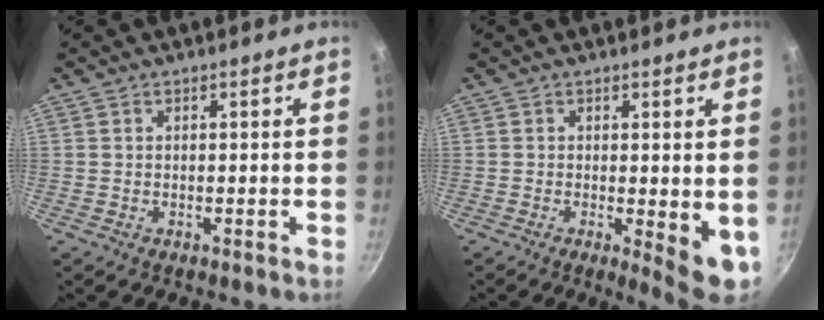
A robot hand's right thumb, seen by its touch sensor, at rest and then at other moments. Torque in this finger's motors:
{"motor_torque": [0.18, 0.48, 0.00, -0.17, 0.17]}